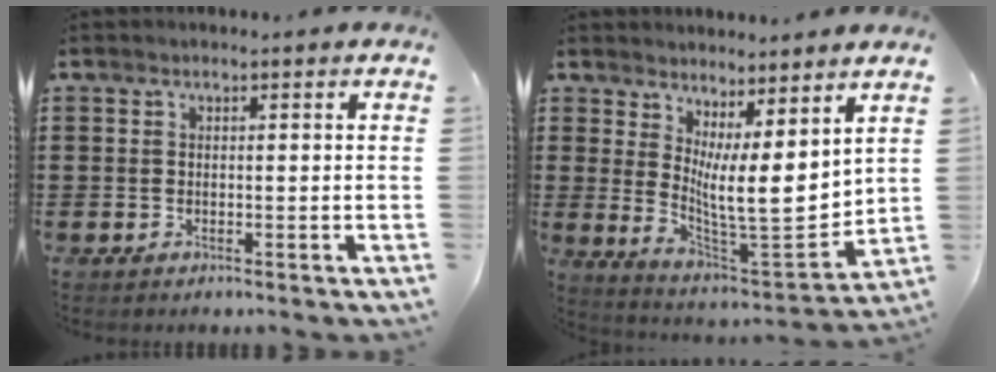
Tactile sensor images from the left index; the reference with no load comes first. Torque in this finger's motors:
{"motor_torque": [1.40, -0.74, 0.68, 0.21]}